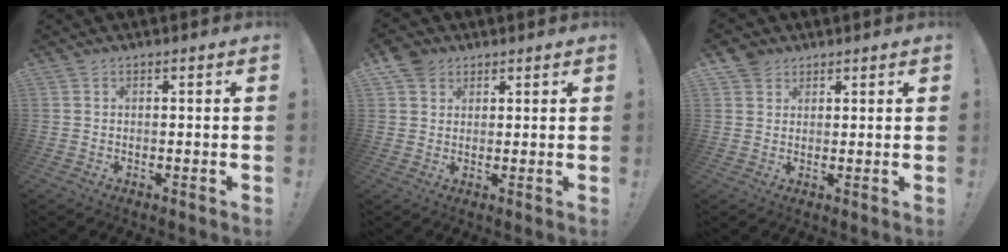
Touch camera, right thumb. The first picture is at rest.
{"total": 5.0, "force": [3.0, 3.8, 1.2], "torque": [-0.016, -0.016, 0.058]}
{"total": 3.9, "force": [2.7, 2.8, 0.5], "torque": [-0.007, -0.013, 0.050]}